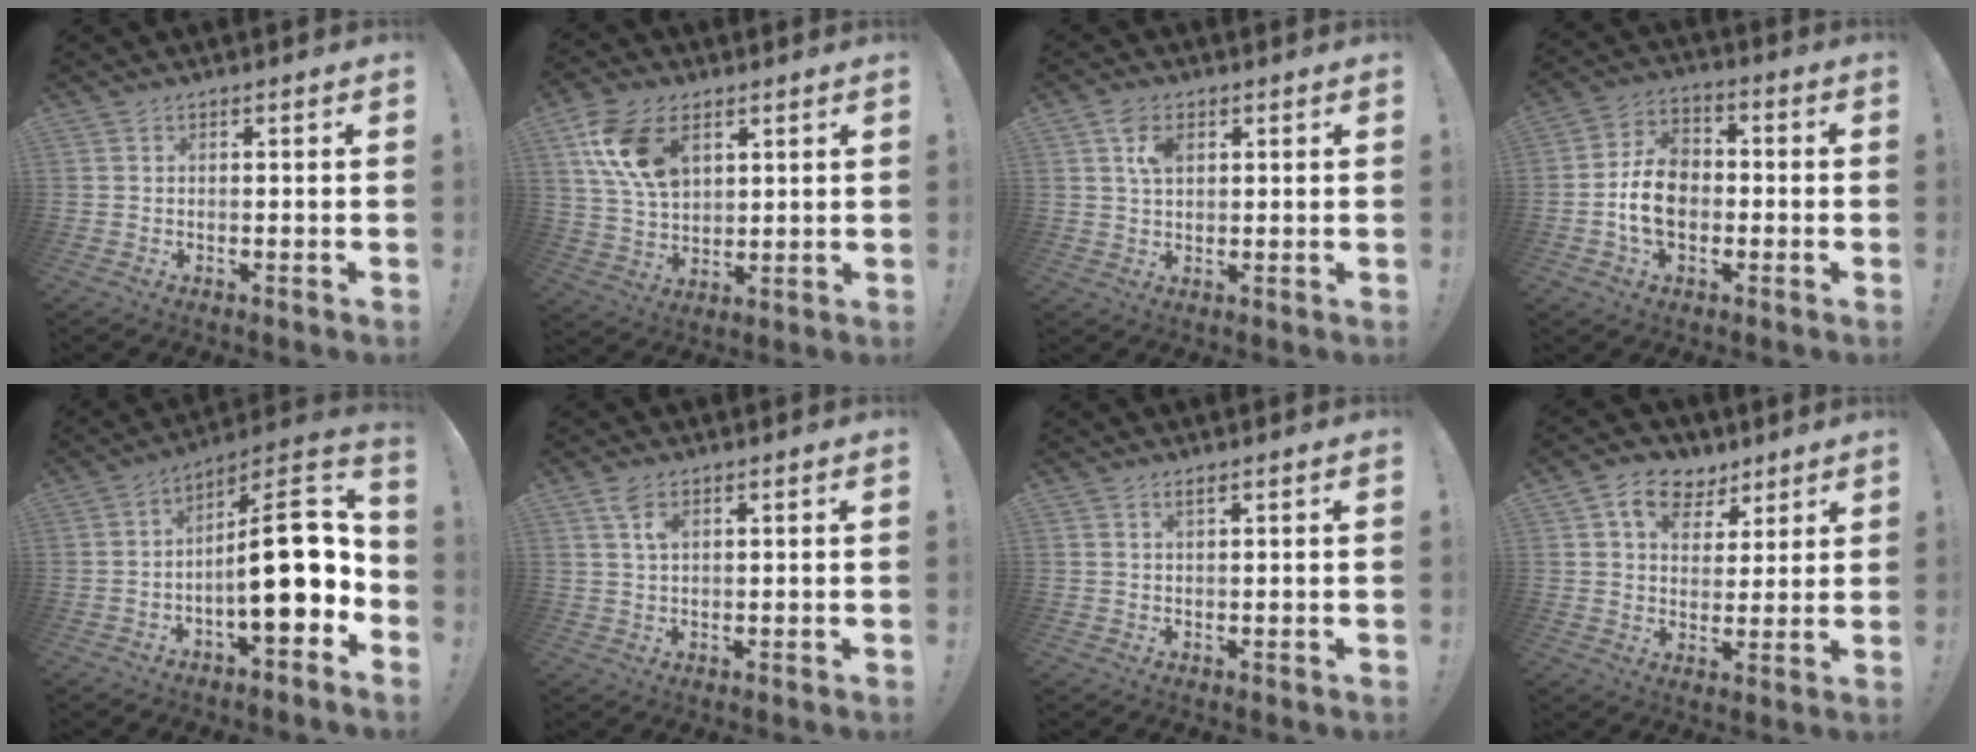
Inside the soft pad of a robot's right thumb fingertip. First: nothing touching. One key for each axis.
{"total": 15.2, "fx": 6.7, "fy": 9.5, "fz": 9.7, "tx": -0.182, "ty": -0.014, "tz": 0.131}
{"total": 5.6, "fx": 2.2, "fy": 3.3, "fz": 3.9, "tx": -0.072, "ty": 0.003, "tz": 0.040}
{"total": 12.2, "fx": -2.0, "fy": 9.0, "fz": 8.0, "tx": -0.146, "ty": 0.018, "tz": -0.034}
{"total": 20.0, "fx": -1.8, "fy": 7.0, "fz": 18.7, "tx": -0.282, "ty": 0.020, "tz": -0.022}
{"total": 4.1, "fx": 2.0, "fy": 1.9, "fz": 3.1, "tx": -0.056, "ty": -0.002, "tz": 0.034}
{"total": 1.2, "fx": 0.8, "fy": 0.1, "fz": 0.9, "tx": -0.015, "ty": -0.001, "tz": 0.013}
{"total": 10.2, "fx": 5.5, "fy": 7.4, "fz": 4.5, "tx": -0.074, "ty": -0.019, "tz": 0.107}